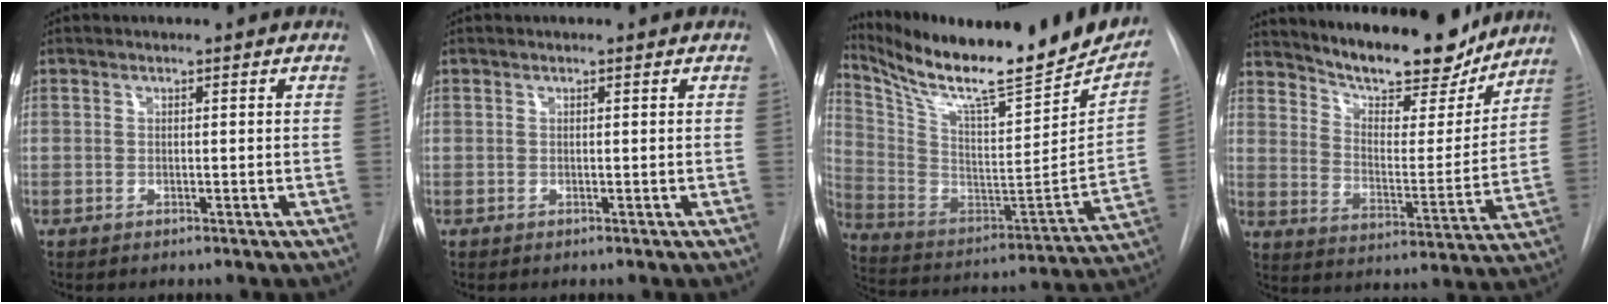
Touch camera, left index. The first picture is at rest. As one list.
[{"total": 0.0}, {"total": 27.2, "force": [23.0, 3.5, 14.0], "torque": [-0.241, -0.056, 0.343]}, {"total": 17.7, "force": [15.9, 4.1, 6.8], "torque": [-0.104, -0.020, 0.233]}]